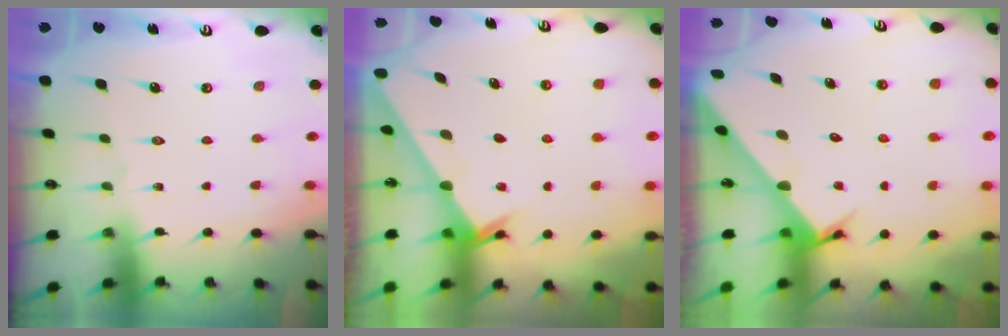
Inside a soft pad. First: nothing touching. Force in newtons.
{"total": 2.4, "press": 2.4, "slide": 0.2}
{"total": 3.4, "press": 3.4, "slide": 0.2}